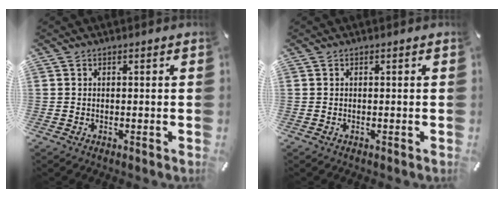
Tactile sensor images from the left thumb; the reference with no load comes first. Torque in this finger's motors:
{"motor_torque": [0.00, 0.00, 0.00, 0.00, 0.00]}